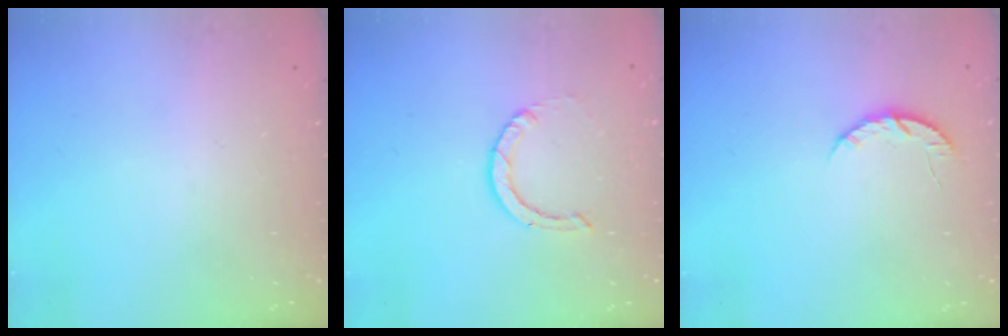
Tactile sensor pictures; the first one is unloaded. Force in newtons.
{"total": 0.9, "press": 0.9, "slide": 0.1}
{"total": 5.0, "press": 4.9, "slide": 0.6}